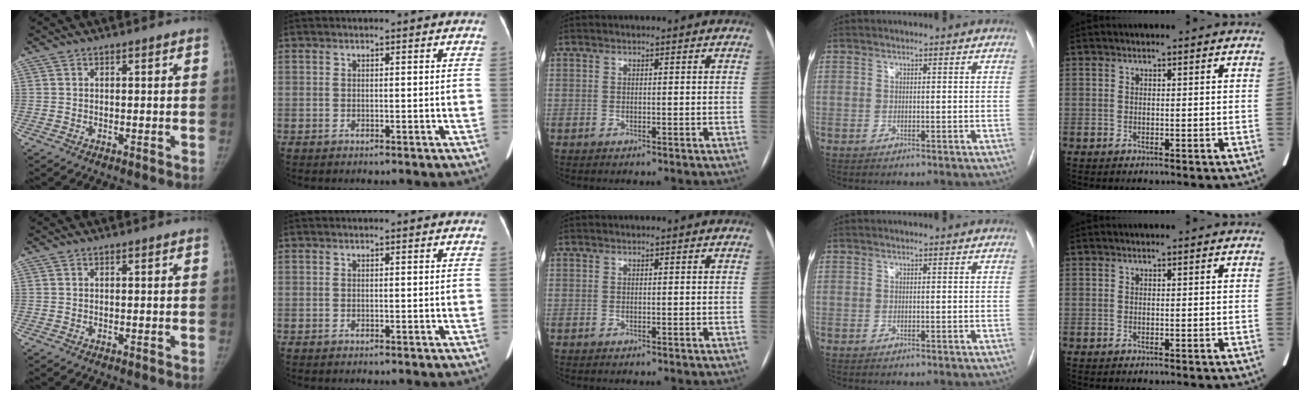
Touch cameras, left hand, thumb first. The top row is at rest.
{}